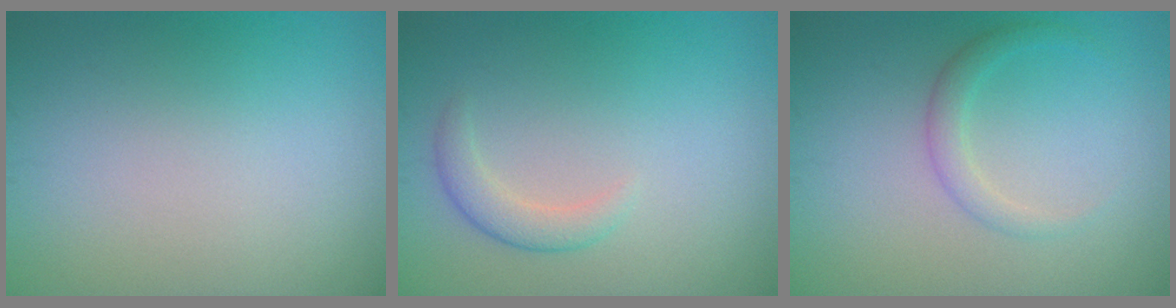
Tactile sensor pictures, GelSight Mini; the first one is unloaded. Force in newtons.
{"total": 1.9, "press": 1.9, "slide": 0.2}
{"total": 1.8, "press": 1.8, "slide": 0.1}